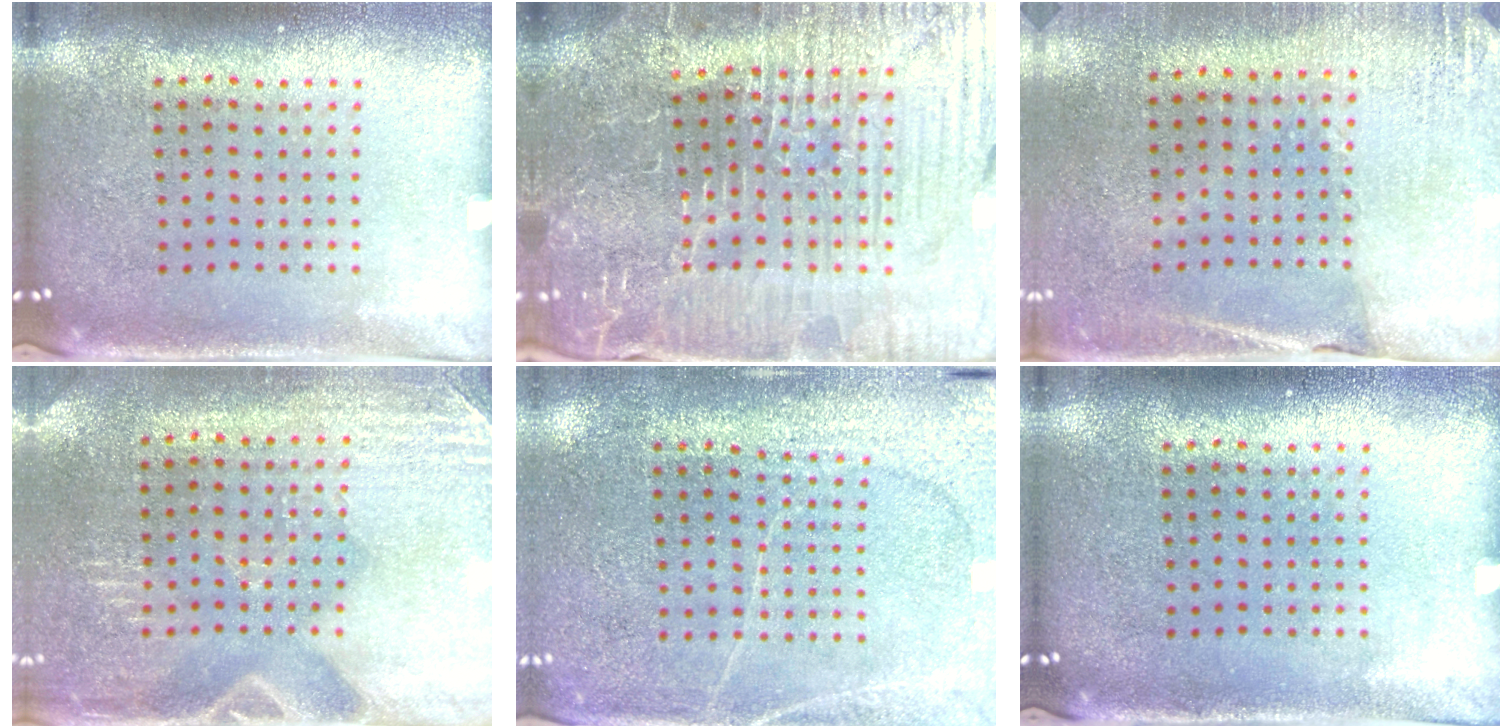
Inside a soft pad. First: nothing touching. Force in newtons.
{"total": 5.6, "press": 5.4, "slide": 1.6}
{"total": 2.6, "press": 2.4, "slide": 1.0}
{"total": 2.8, "press": 2.6, "slide": 1.0}
{"total": 2.8, "press": 2.7, "slide": 0.7}
{"total": 0.0}